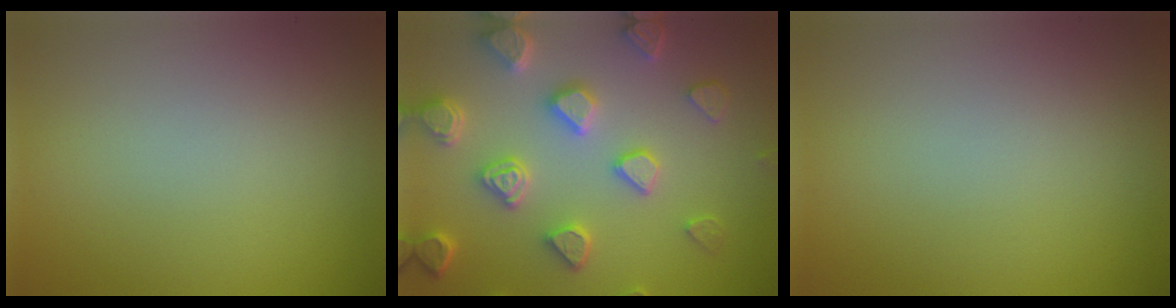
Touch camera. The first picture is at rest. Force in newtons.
{"total": 5.5, "press": 5.0, "slide": 2.4}
{"total": 0.0}